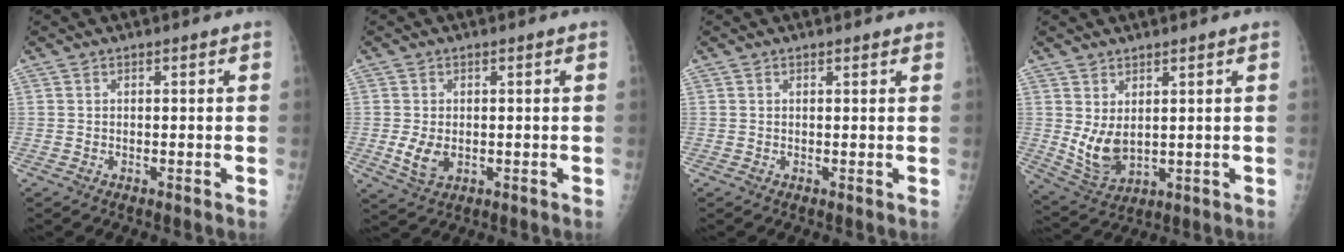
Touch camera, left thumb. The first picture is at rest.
{"total": 4.4, "force": [-0.3, 2.9, 3.3], "torque": [-0.061, -0.009, 0.003]}
{"total": 1.4, "force": [1.2, 0.3, 0.7], "torque": [-0.004, 0.001, 0.016]}
{"total": 7.3, "force": [2.1, 4.1, 5.7], "torque": [-0.098, -0.027, 0.056]}